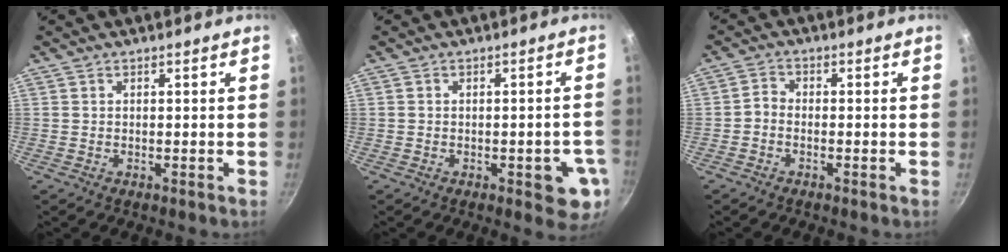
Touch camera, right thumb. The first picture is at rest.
{"total": 7.5, "force": [-2.2, 3.1, 6.4], "torque": [-0.051, 0.006, -0.027]}
{"total": 1.9, "force": [-1.1, 1.2, 1.0], "torque": [-0.026, 0.015, -0.030]}